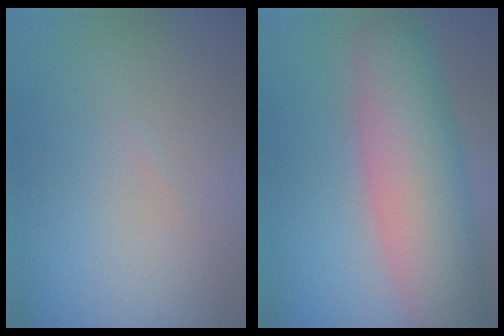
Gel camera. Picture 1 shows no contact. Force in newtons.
{"total": 7.6, "press": 7.6, "slide": 0.5}